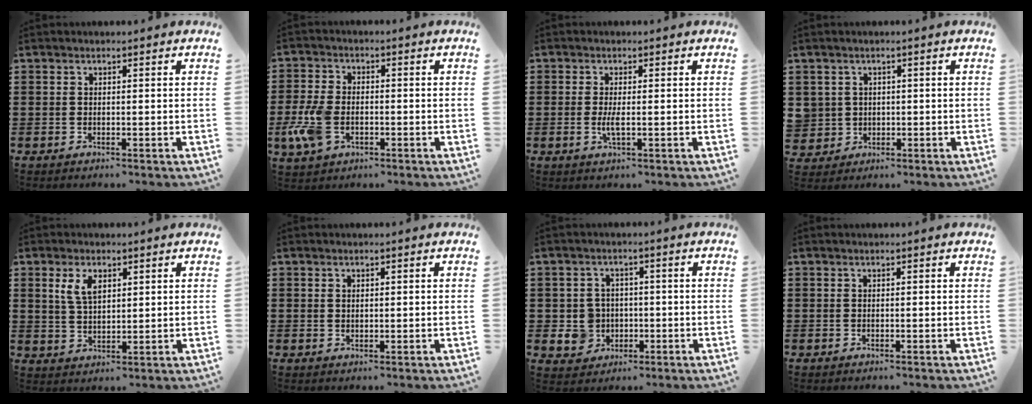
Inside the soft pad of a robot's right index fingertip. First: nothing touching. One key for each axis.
{"total": 6.7, "fx": -2.0, "fy": 4.0, "fz": 5.1, "tx": -0.134, "ty": -0.006, "tz": -0.044}
{"total": 2.3, "fx": -0.3, "fy": 0.4, "fz": 2.2, "tx": -0.048, "ty": -0.006, "tz": -0.008}
{"total": 2.7, "fx": 0.4, "fy": 2.7, "fz": -0.2, "tx": -0.012, "ty": 0.011, "tz": 0.006}
{"total": 4.4, "fx": 1.9, "fy": 2.2, "fz": 3.2, "tx": -0.072, "ty": 0.009, "tz": 0.034}
{"total": 0.7, "fx": 0.4, "fy": 0.5, "fz": 0.3, "tx": -0.007, "ty": 0.003, "tz": 0.008}
{"total": 4.6, "fx": -0.6, "fy": 4.5, "fz": 1.0, "tx": -0.044, "ty": 0.009, "tz": -0.013}
{"total": 0.0}